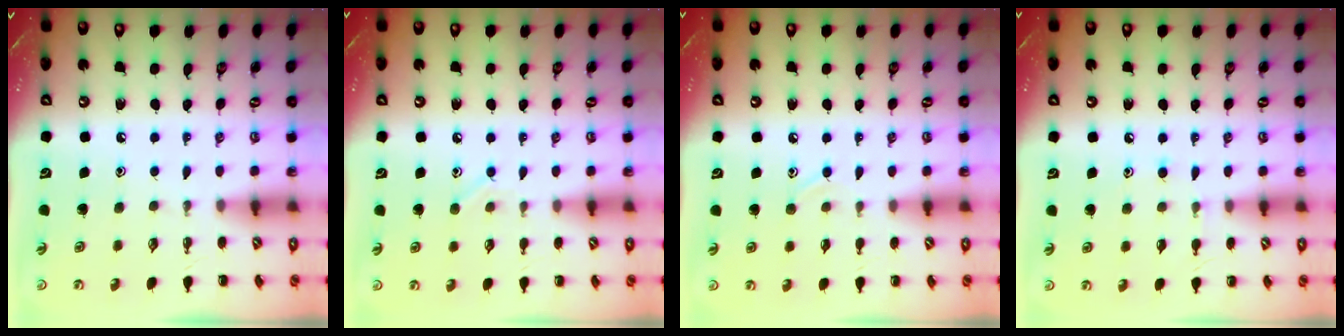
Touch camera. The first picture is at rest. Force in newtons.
{"total": 7.0, "press": 6.9, "slide": 1.2}
{"total": 7.0, "press": 6.7, "slide": 2.2}
{"total": 5.8, "press": 5.5, "slide": 1.7}